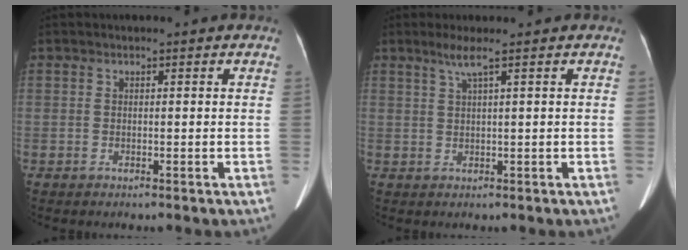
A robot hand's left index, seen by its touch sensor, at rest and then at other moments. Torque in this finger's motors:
{"motor_torque": [0.35, -0.37, 0.19, 0.00]}